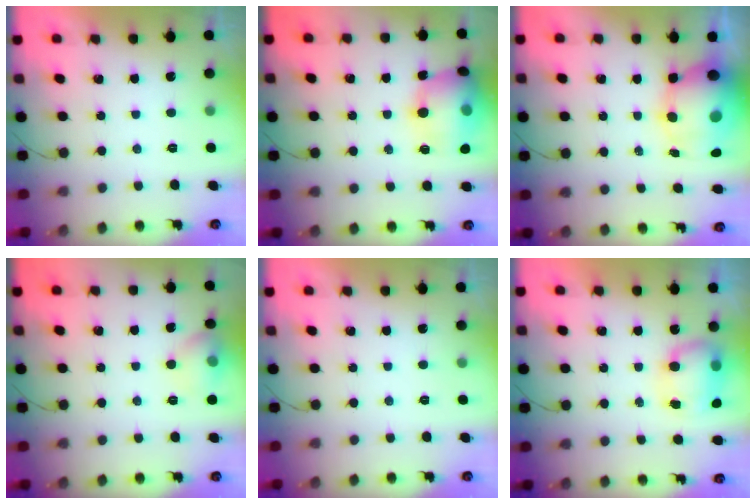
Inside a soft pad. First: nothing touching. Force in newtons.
{"total": 16.5, "press": 16.2, "slide": 3.3}
{"total": 13.3, "press": 12.9, "slide": 3.0}
{"total": 9.9, "press": 8.2, "slide": 5.5}
{"total": 0.0}
{"total": 8.6, "press": 8.4, "slide": 1.6}